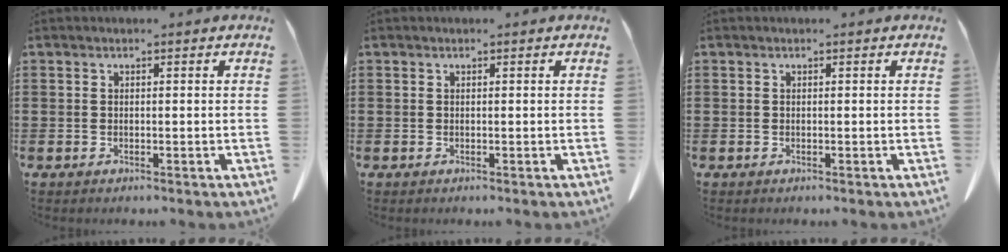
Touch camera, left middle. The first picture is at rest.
{"total": 0.0}
{"total": 0.0}